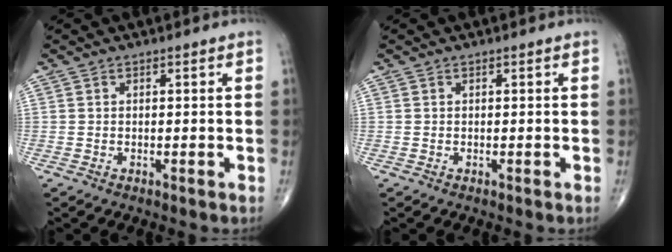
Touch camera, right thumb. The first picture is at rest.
{"total": 0.0}